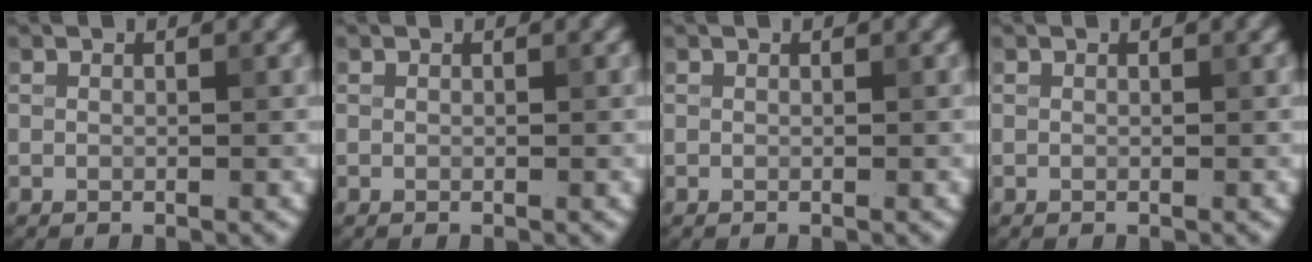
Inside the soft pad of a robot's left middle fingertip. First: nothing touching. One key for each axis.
{"total": 0.0}
{"total": 0.0}
{"total": 0.0}